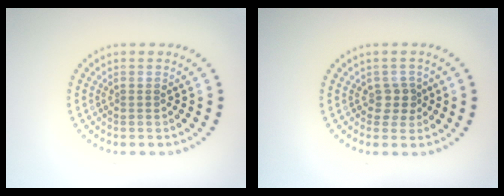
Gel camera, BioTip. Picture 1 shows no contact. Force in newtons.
{"total": 1.7, "press": 1.4, "slide": 0.9}